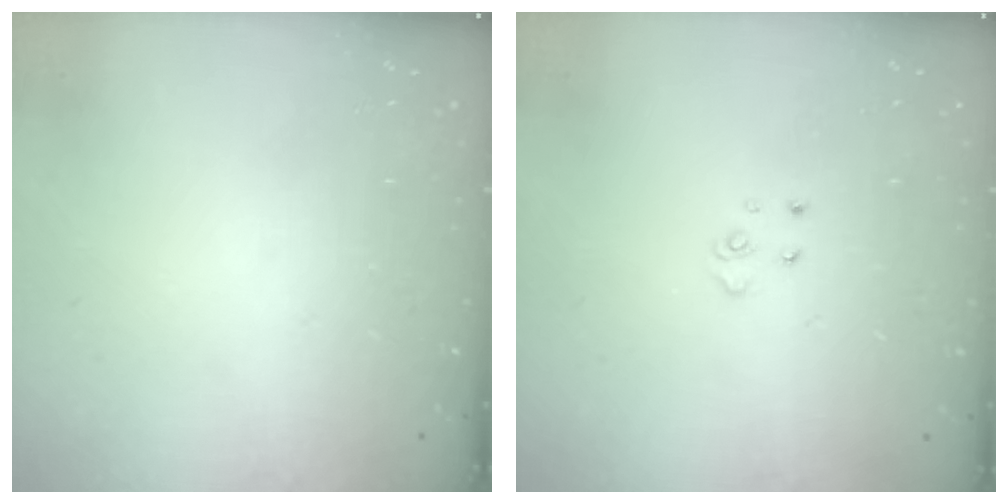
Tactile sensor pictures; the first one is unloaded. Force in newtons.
{"total": 2.6, "press": 2.6, "slide": 0.3}